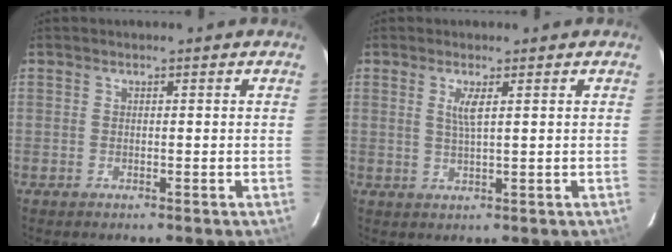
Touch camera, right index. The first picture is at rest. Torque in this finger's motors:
{"motor_torque": [0.12, 0.03, 0.12, 0.04]}